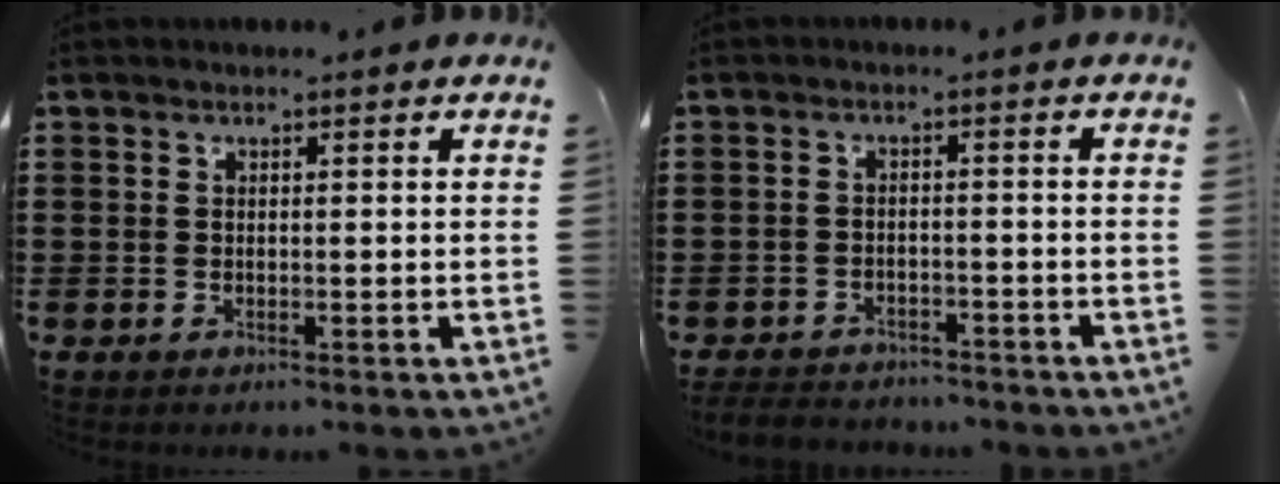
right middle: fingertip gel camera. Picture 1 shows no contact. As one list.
[{"total": 2.8, "force": [-2.8, 0.5, 0.0], "torque": [-0.008, -0.004, -0.060]}]